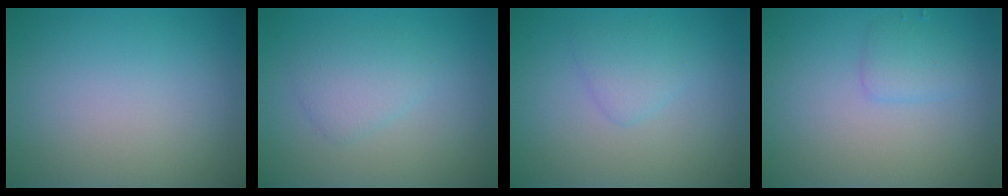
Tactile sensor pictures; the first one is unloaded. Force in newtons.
{"total": 2.2, "press": 2.2, "slide": 0.0}
{"total": 1.6, "press": 1.6, "slide": 0.2}
{"total": 1.5, "press": 1.5, "slide": 0.2}